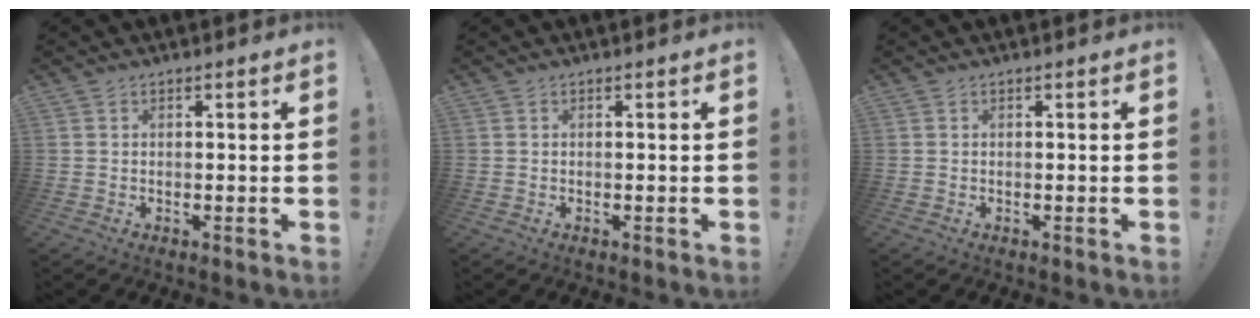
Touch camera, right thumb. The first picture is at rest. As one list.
[{"total": 0.0}, {"total": 0.0}]